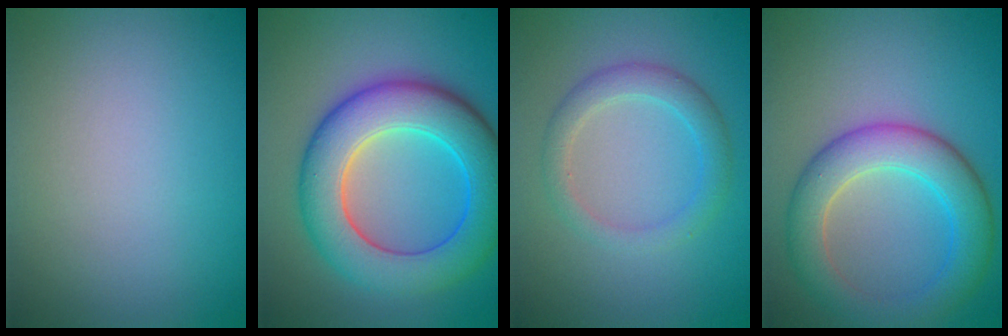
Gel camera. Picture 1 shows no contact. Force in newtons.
{"total": 9.3, "press": 9.3, "slide": 0.1}
{"total": 2.7, "press": 2.7, "slide": 0.2}
{"total": 6.1, "press": 6.1, "slide": 0.2}